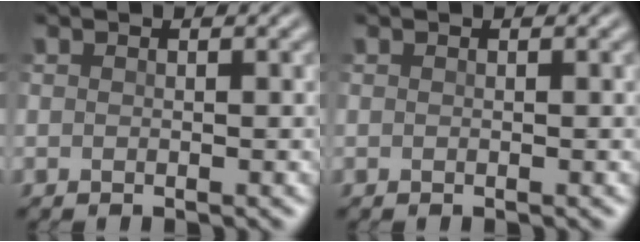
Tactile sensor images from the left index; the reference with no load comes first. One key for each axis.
{"total": 0.0}